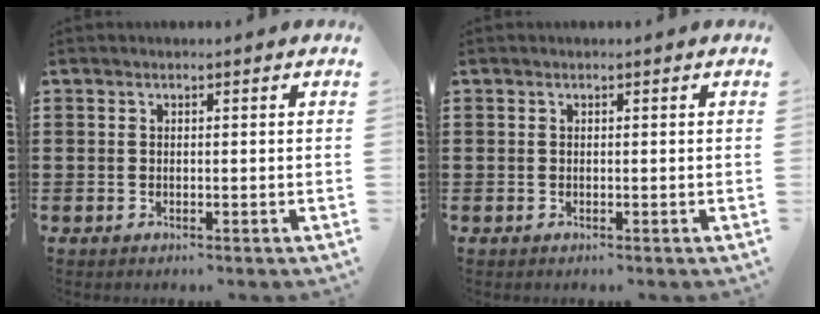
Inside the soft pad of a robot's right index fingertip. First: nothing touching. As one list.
[{"total": 0.0}]